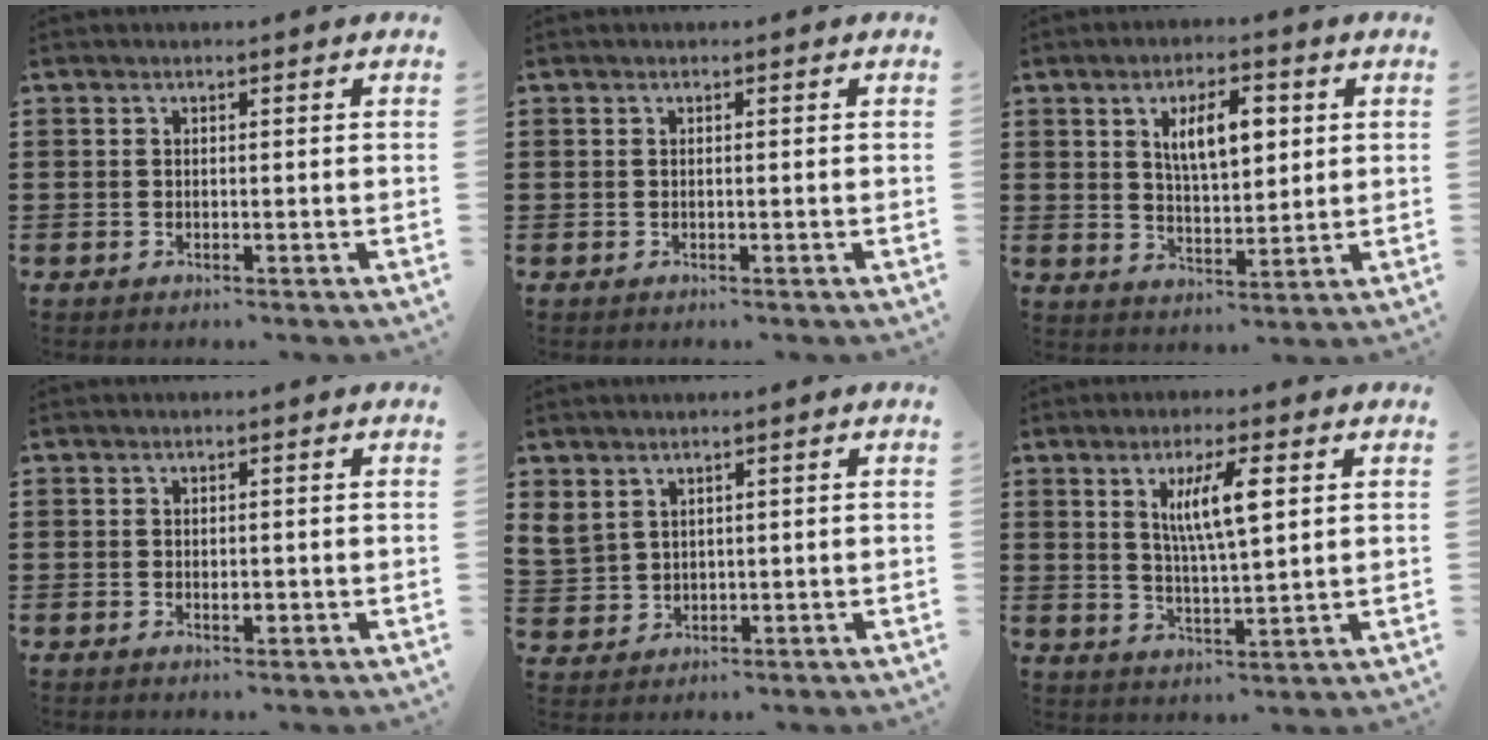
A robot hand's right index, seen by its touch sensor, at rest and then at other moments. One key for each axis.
{"total": 0.0}
{"total": 7.0, "fx": 2.3, "fy": 3.0, "fz": 5.9, "tx": -0.108, "ty": 0.004, "tz": 0.035}
{"total": 1.2, "fx": -0.1, "fy": 0.6, "fz": 1.0, "tx": -0.019, "ty": 0.000, "tz": -0.002}
{"total": 3.0, "fx": 2.2, "fy": 2.0, "fz": 0.5, "tx": -0.022, "ty": 0.008, "tz": 0.042}
{"total": 7.5, "fx": 2.5, "fy": 1.7, "fz": 6.8, "tx": -0.139, "ty": 0.010, "tz": 0.039}